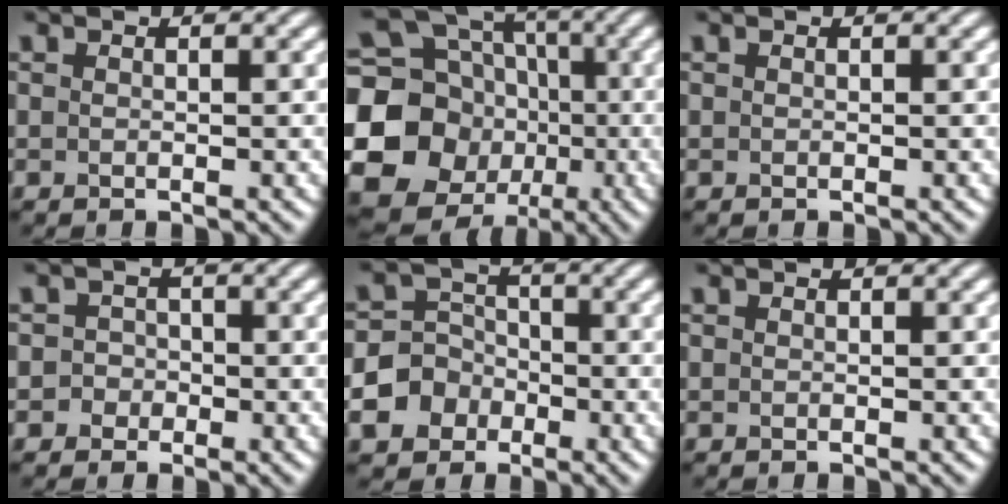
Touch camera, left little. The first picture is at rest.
{"total": 21.5, "force": [-3.7, 19.8, 7.5], "torque": [-0.179, -0.013, -0.095]}
{"total": 0.0}
{"total": 1.8, "force": [-0.6, 1.7, 0.1], "torque": [0.029, 0.004, -0.018]}
{"total": 6.2, "force": [-2.6, 5.4, 1.8], "torque": [-0.022, -0.002, -0.072]}
{"total": 0.0}